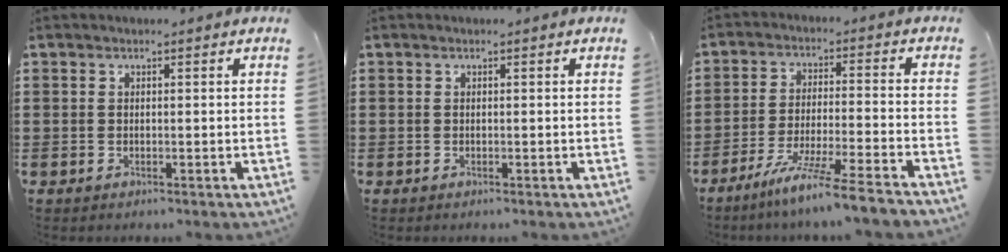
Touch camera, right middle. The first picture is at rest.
{"total": 0.0}
{"total": 8.4, "force": [-7.1, -1.1, 4.5], "torque": [-0.086, -0.015, -0.137]}